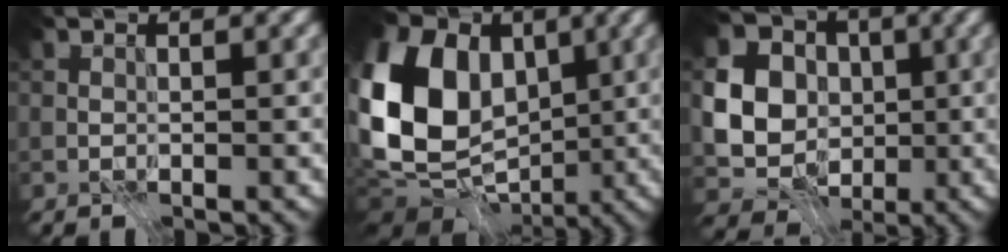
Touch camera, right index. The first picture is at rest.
{"total": 16.0, "force": [0.1, 11.9, 10.8], "torque": [-0.230, 0.017, -0.005]}
{"total": 8.7, "force": [-0.5, 7.5, 4.4], "torque": [-0.074, -0.019, -0.020]}